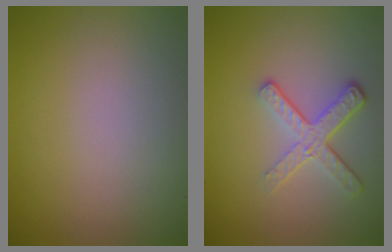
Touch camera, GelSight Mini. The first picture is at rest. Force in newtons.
{"total": 3.9, "press": 2.7, "slide": 2.8}